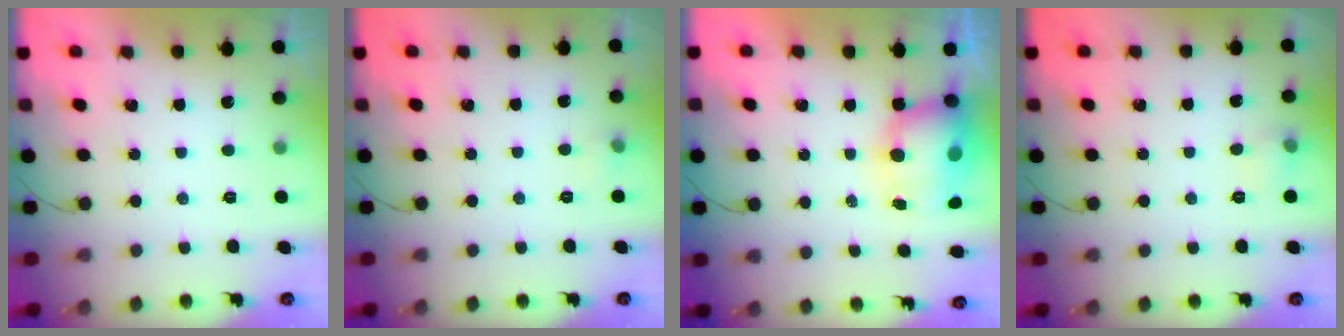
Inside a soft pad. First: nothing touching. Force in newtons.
{"total": 3.8, "press": 3.6, "slide": 1.3}
{"total": 10.4, "press": 10.2, "slide": 2.1}
{"total": 5.5, "press": 5.4, "slide": 1.2}